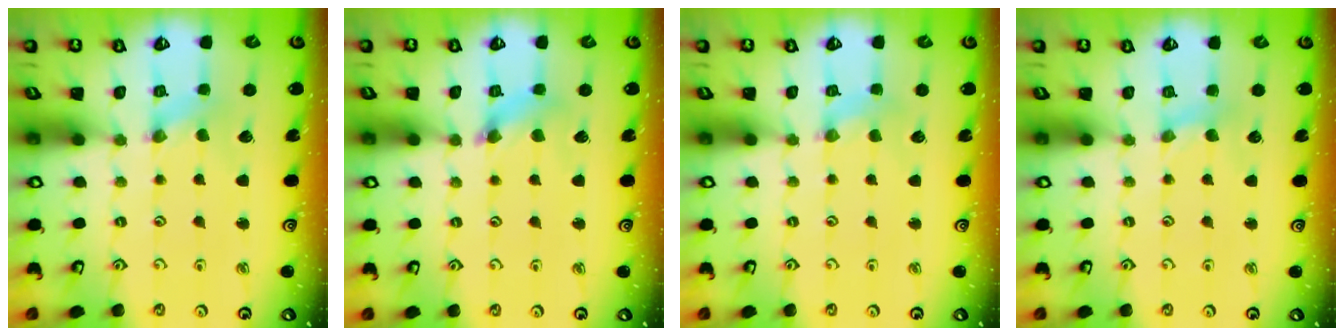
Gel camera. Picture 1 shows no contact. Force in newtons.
{"total": 4.2, "press": 4.2, "slide": 0.4}
{"total": 1.9, "press": 1.8, "slide": 0.4}
{"total": 2.9, "press": 2.9, "slide": 0.4}